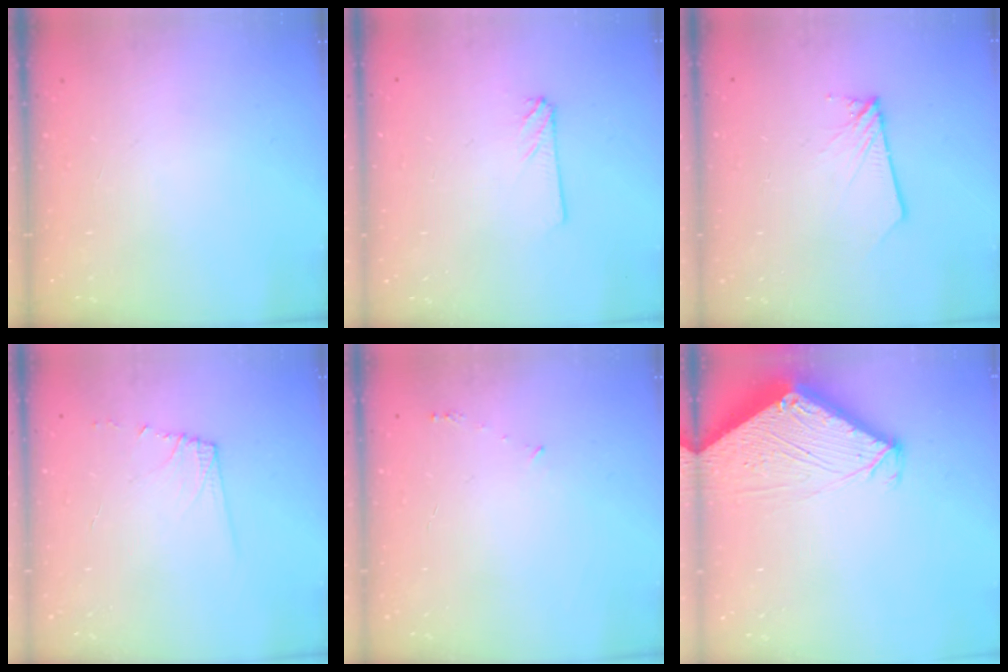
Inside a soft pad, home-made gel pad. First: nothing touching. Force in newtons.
{"total": 2.4, "press": 2.4, "slide": 0.2}
{"total": 2.8, "press": 2.8, "slide": 0.3}
{"total": 6.1, "press": 6.1, "slide": 0.6}
{"total": 3.2, "press": 3.2, "slide": 0.2}
{"total": 4.2, "press": 4.2, "slide": 0.4}